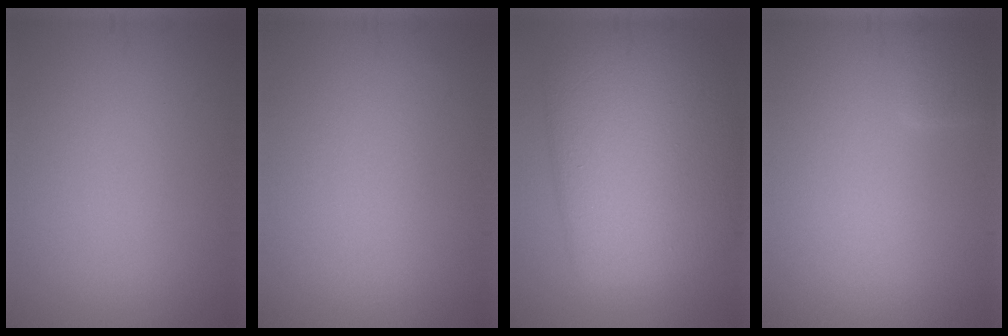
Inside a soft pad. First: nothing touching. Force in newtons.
{"total": 0.0}
{"total": 11.6, "press": 11.6, "slide": 0.5}
{"total": 1.2, "press": 1.2, "slide": 0.2}